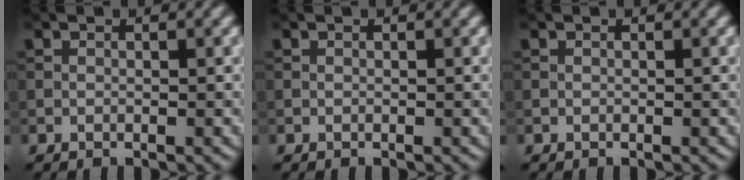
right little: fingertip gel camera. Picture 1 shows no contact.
{"total": 0.0}
{"total": 0.0}